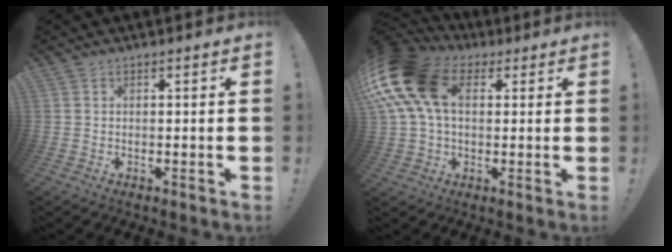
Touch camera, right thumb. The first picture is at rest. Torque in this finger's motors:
{"motor_torque": [2.44, 2.57, 2.63, 0.14, 0.61]}